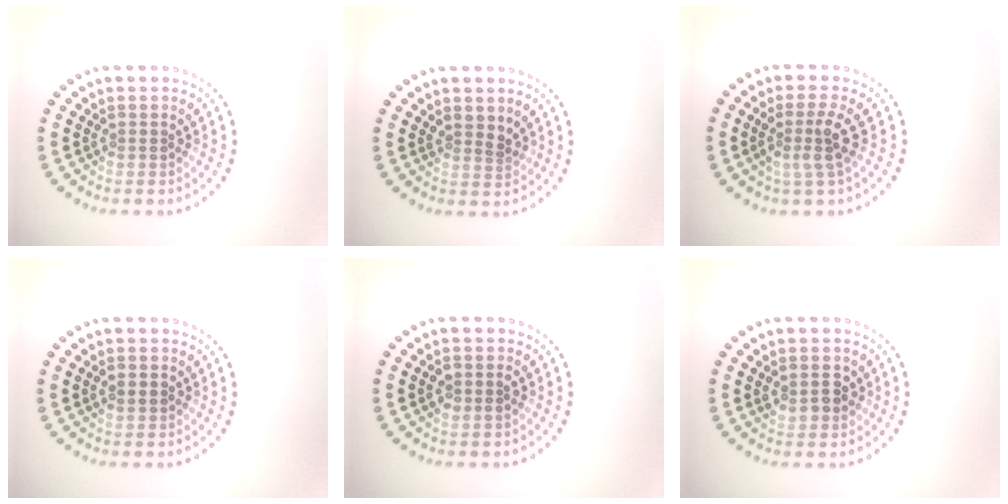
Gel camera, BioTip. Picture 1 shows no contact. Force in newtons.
{"total": 1.3, "press": 1.0, "slide": 0.8}
{"total": 2.6, "press": 2.0, "slide": 1.8}
{"total": 1.8, "press": 1.8, "slide": 0.1}
{"total": 1.4, "press": 1.4, "slide": 0.3}
{"total": 1.9, "press": 1.9, "slide": 0.5}